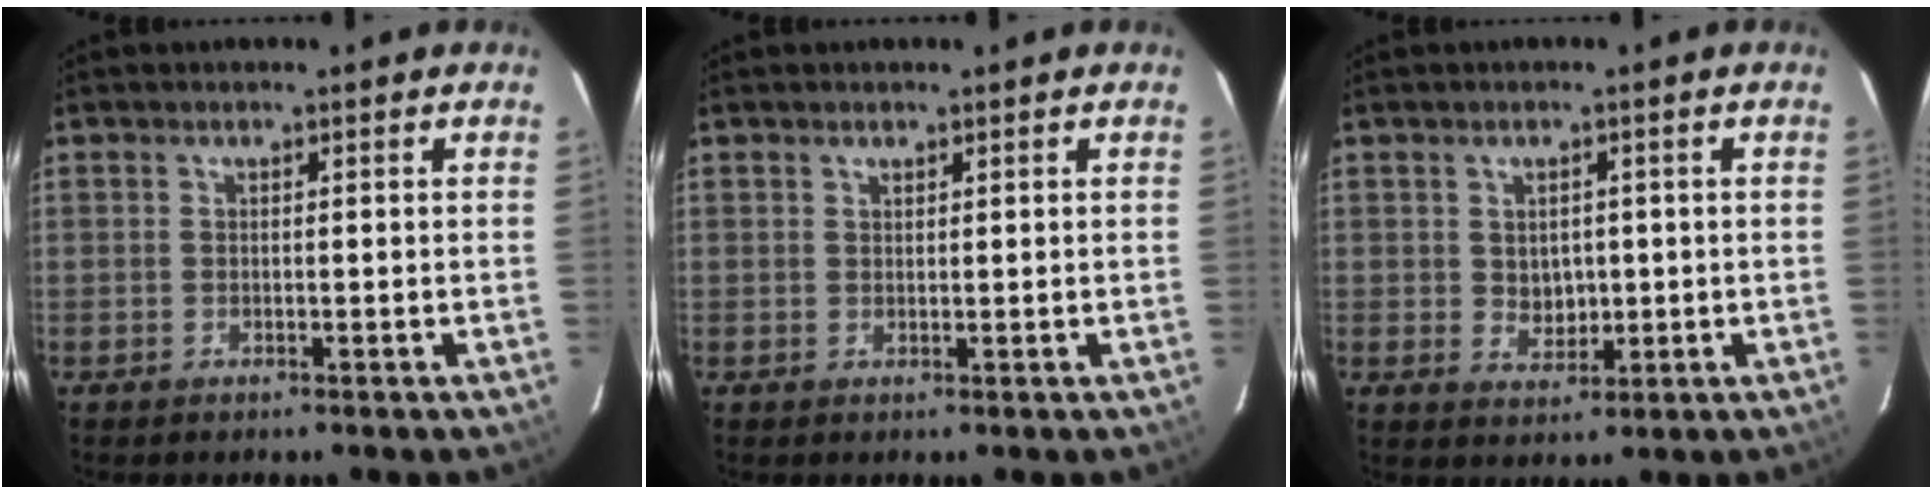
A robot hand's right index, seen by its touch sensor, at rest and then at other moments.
{"total": 0.7, "force": [0.6, 0.4, 0.1], "torque": [-0.002, 0.002, 0.011]}
{"total": 4.0, "force": [0.3, 3.4, 2.1], "torque": [-0.033, 0.000, 0.012]}